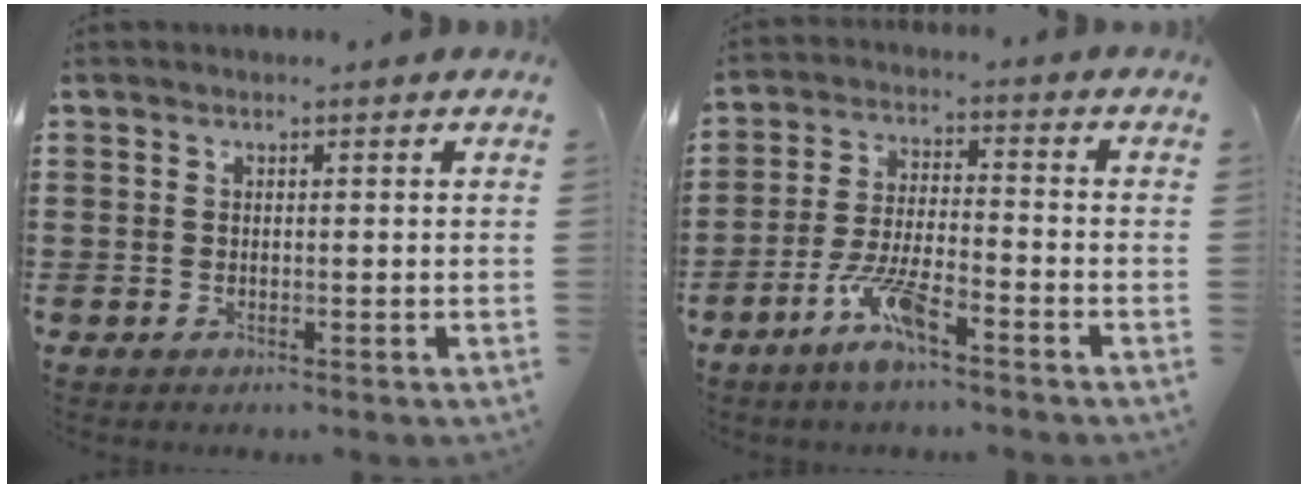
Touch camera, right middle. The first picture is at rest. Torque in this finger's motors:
{"motor_torque": [1.86, 0.27, 0.23, 0.21]}